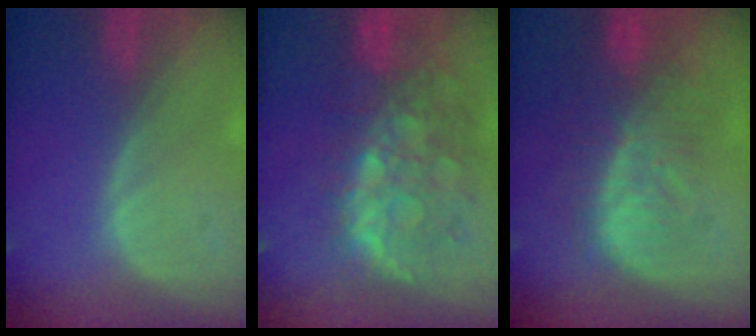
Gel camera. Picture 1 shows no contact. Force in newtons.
{"total": 11.2, "press": 9.7, "slide": 5.5}
{"total": 10.0, "press": 9.0, "slide": 4.2}